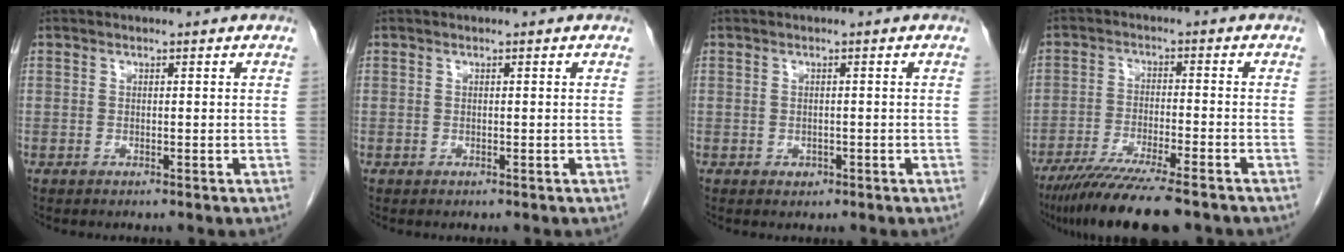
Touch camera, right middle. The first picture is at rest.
{"total": 0.0}
{"total": 0.9, "force": [-0.4, 0.7, 0.3], "torque": [-0.008, 0.000, -0.002]}
{"total": 12.8, "force": [-10.2, 0.9, 7.7], "torque": [-0.125, -0.033, -0.162]}